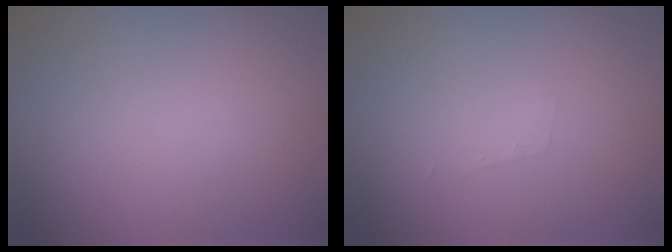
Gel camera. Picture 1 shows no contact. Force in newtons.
{"total": 0.7, "press": 0.7, "slide": 0.1}